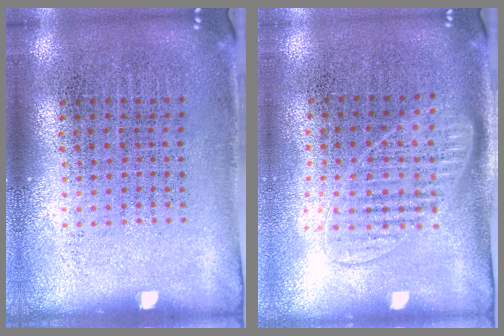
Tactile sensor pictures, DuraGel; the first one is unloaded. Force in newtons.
{"total": 1.3, "press": 1.2, "slide": 0.6}